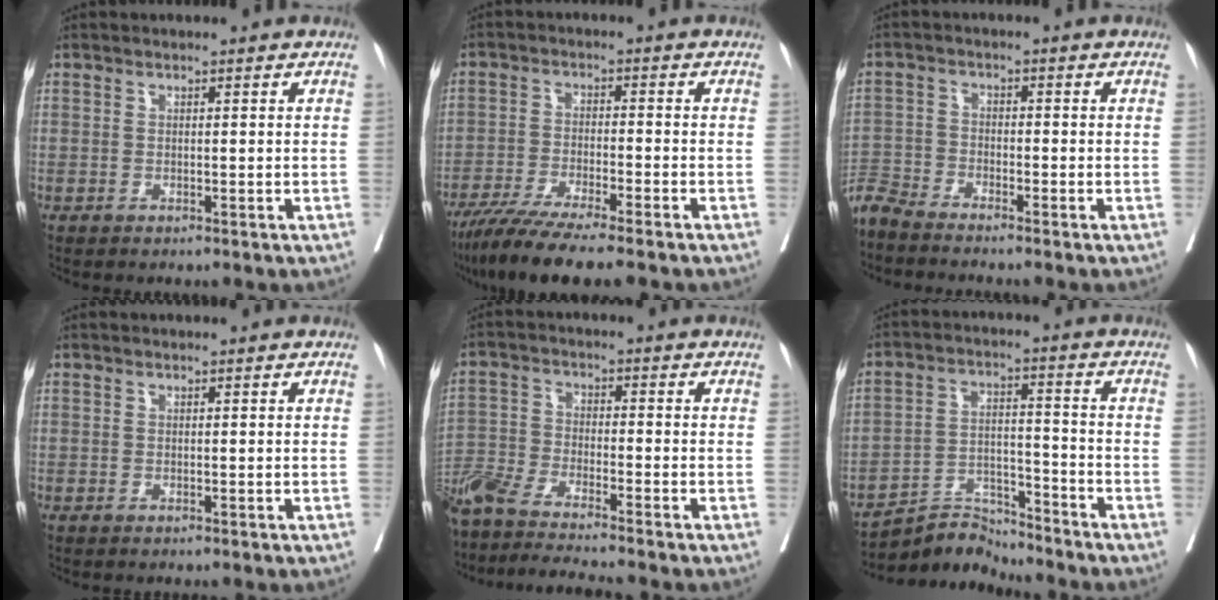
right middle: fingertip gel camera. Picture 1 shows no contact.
{"total": 10.6, "force": [-8.6, 0.0, 6.1], "torque": [-0.094, -0.030, -0.143]}
{"total": 5.1, "force": [-5.0, 0.0, 0.9], "torque": [-0.010, -0.017, -0.098]}
{"total": 0.0}
{"total": 11.6, "force": [-10.5, -0.8, 4.8], "torque": [-0.088, -0.019, -0.187]}
{"total": 7.1, "force": [-7.0, 0.3, -1.1], "torque": [0.018, 0.016, -0.124]}